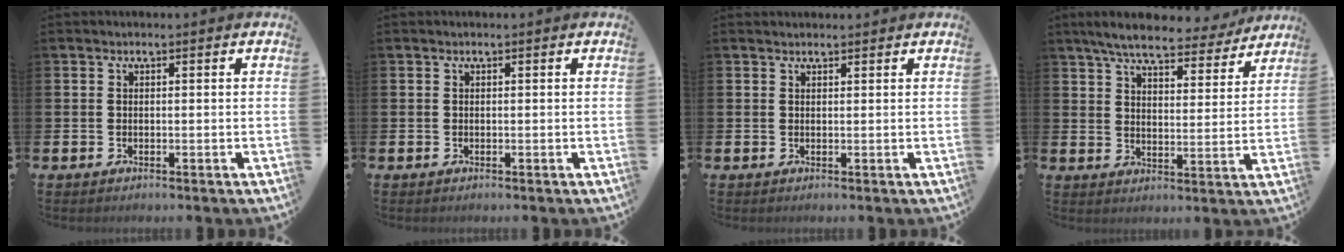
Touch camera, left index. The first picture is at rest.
{"total": 0.0}
{"total": 1.0, "force": [0.9, 0.3, 0.0], "torque": [0.009, -0.001, 0.016]}
{"total": 7.3, "force": [6.7, 1.4, 2.6], "torque": [-0.064, -0.034, 0.114]}